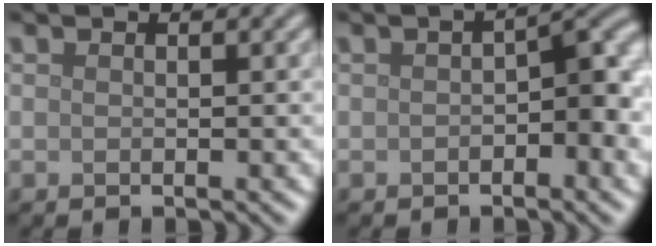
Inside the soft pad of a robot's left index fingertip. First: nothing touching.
{"total": 5.0, "force": [-0.4, 2.1, 4.5], "torque": [-0.052, 0.008, -0.009]}